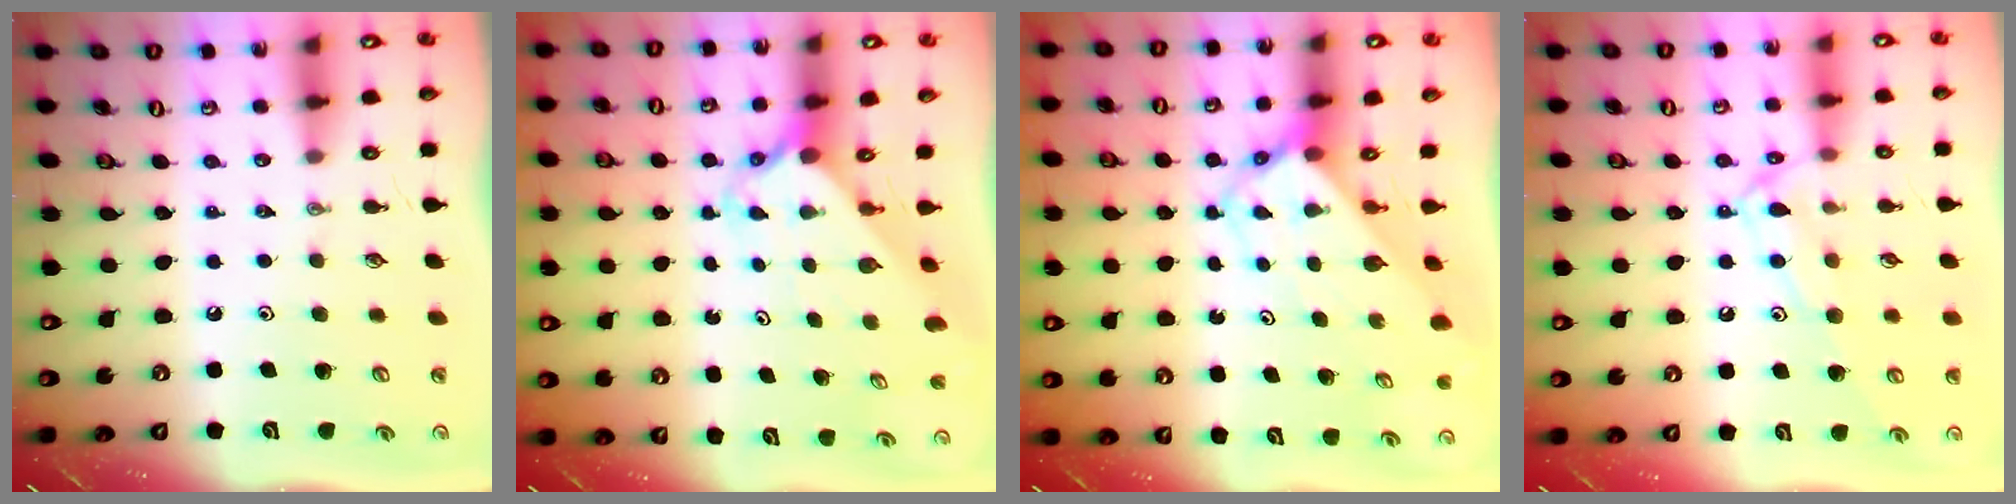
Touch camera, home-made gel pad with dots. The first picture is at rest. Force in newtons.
{"total": 2.1, "press": 2.1, "slide": 0.2}
{"total": 3.8, "press": 3.7, "slide": 0.4}
{"total": 13.8, "press": 13.8, "slide": 0.9}